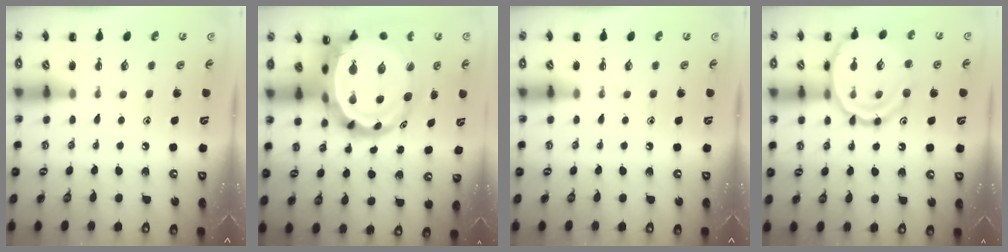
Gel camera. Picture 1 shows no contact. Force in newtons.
{"total": 16.0, "press": 15.5, "slide": 4.1}
{"total": 0.0}
{"total": 17.7, "press": 17.7, "slide": 1.3}